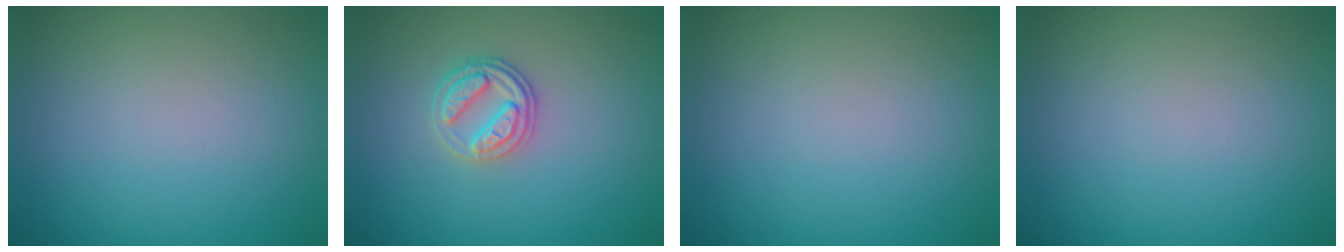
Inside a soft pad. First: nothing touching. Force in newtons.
{"total": 2.6, "press": 2.4, "slide": 1.0}
{"total": 0.0}
{"total": 0.0}